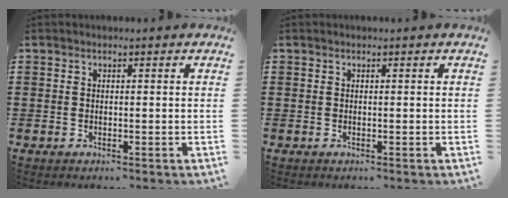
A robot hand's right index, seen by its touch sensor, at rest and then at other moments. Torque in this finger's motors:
{"motor_torque": [0.00, 0.00, 0.00, 0.00]}